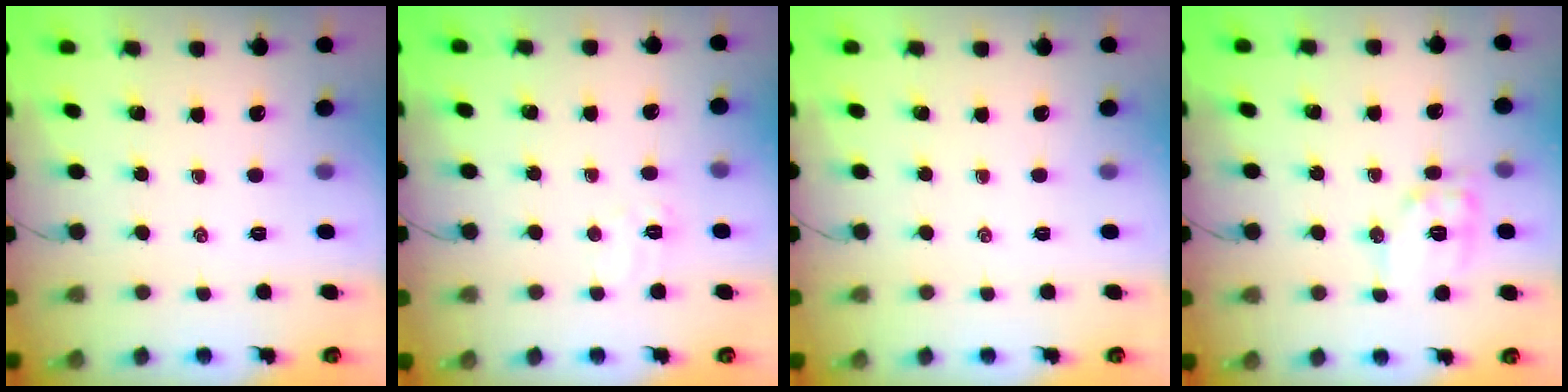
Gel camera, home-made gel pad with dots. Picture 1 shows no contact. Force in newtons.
{"total": 4.3, "press": 4.2, "slide": 1.0}
{"total": 0.0}
{"total": 10.4, "press": 10.4, "slide": 0.5}